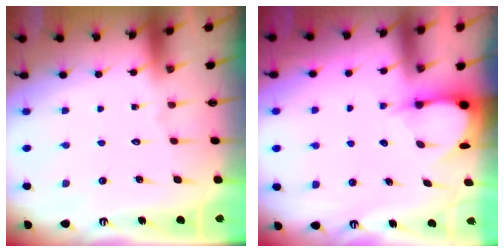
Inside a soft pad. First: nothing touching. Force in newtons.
{"total": 3.6, "press": 3.6, "slide": 0.4}